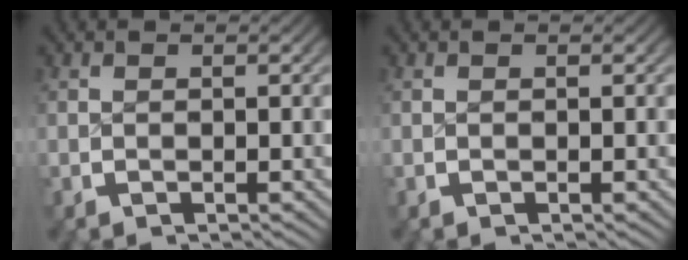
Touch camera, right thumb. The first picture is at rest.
{"total": 0.0}